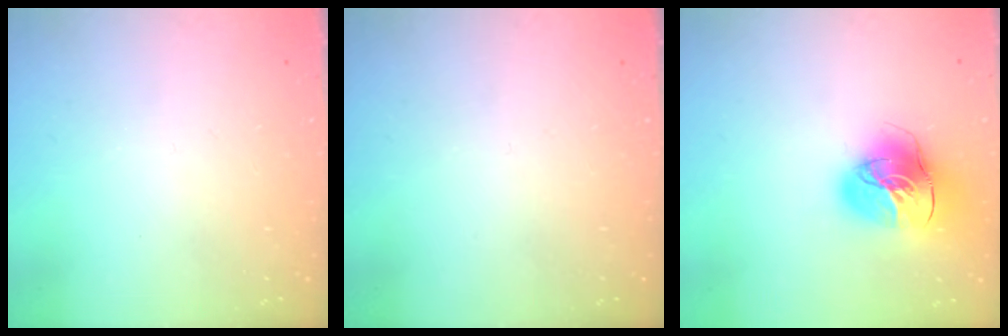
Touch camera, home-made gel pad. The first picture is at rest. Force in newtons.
{"total": 0.0}
{"total": 18.0, "press": 17.9, "slide": 2.5}